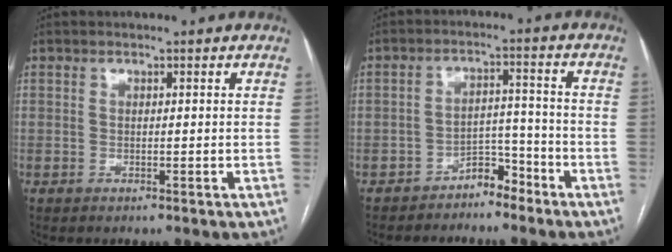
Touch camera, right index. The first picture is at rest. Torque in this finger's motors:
{"motor_torque": [-0.20, -0.05, -0.92, -0.21]}